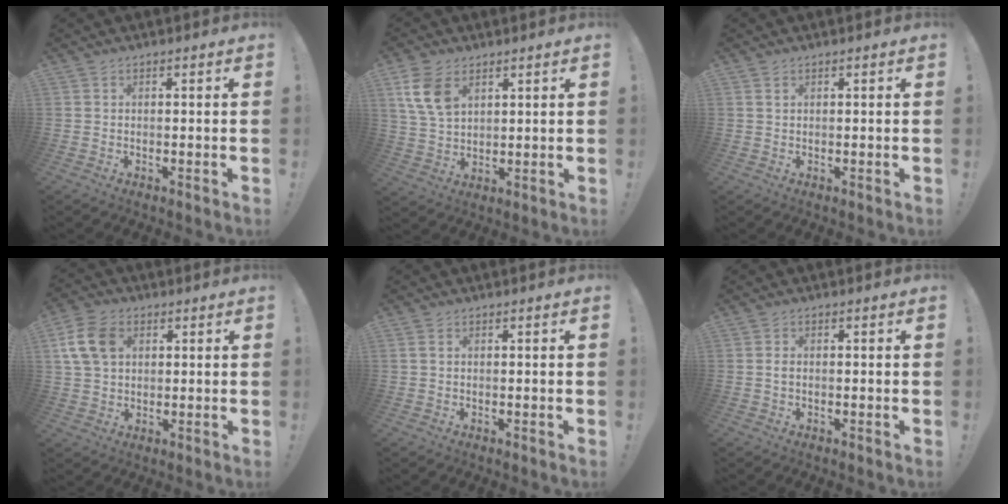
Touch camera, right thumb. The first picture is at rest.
{"total": 10.1, "force": [4.8, 6.5, 6.2], "torque": [-0.123, -0.005, 0.096]}
{"total": 0.8, "force": [0.6, 0.5, 0.4], "torque": [-0.006, -0.001, 0.010]}
{"total": 11.1, "force": [3.4, 8.0, 7.0], "torque": [-0.140, 0.004, 0.068]}
{"total": 1.0, "force": [0.4, 0.7, 0.6], "torque": [-0.019, 0.006, 0.009]}
{"total": 0.9, "force": [-0.2, 0.5, 0.7], "torque": [-0.017, 0.005, -0.003]}